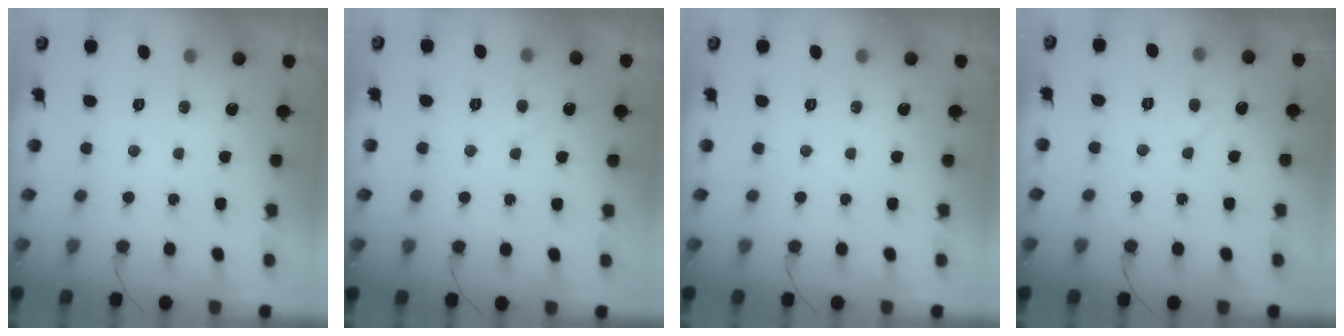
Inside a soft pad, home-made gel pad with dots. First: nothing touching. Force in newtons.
{"total": 2.6, "press": 2.6, "slide": 0.2}
{"total": 0.0}
{"total": 4.2, "press": 4.1, "slide": 0.5}